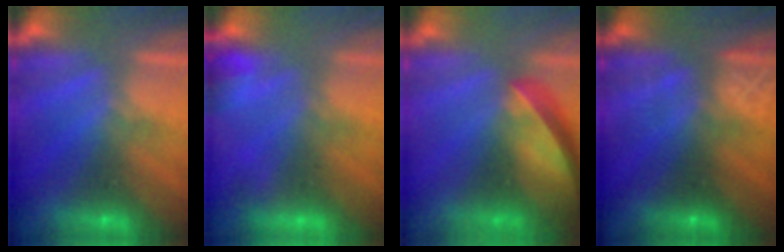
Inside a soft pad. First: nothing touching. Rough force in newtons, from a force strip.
{"total": 5.1}
{"total": 7.2}
{"total": 3.1}